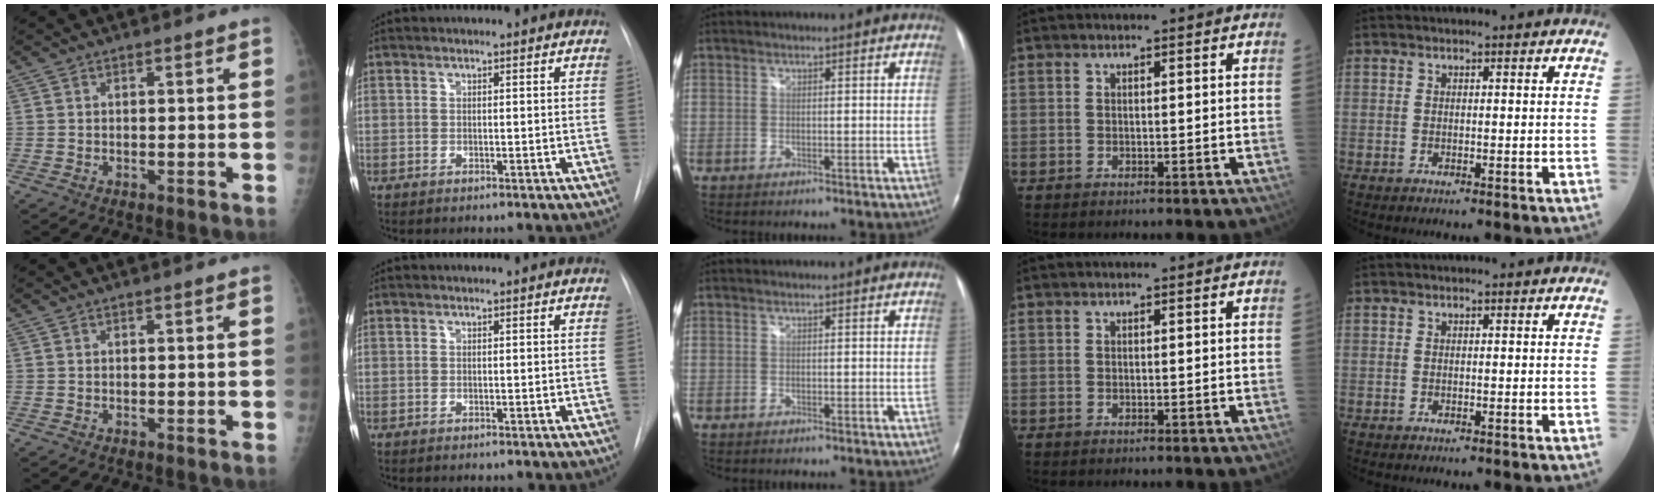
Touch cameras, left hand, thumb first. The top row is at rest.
{}